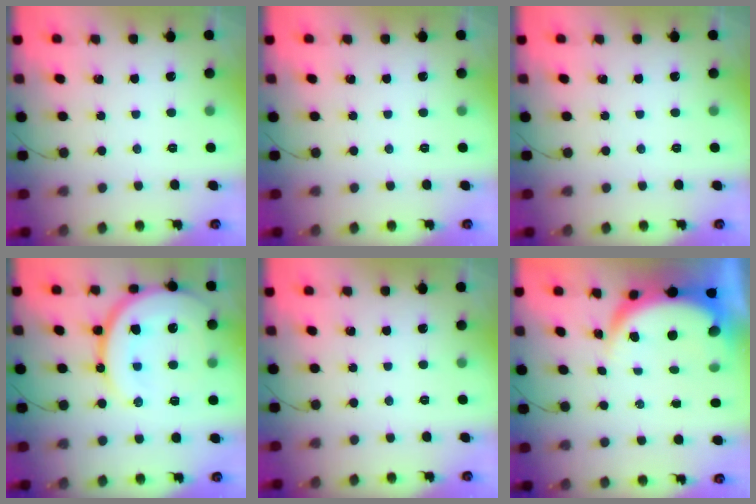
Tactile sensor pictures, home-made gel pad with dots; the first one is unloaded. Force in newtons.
{"total": 0.0}
{"total": 0.0}
{"total": 18.8, "press": 18.6, "slide": 2.2}
{"total": 0.0}
{"total": 7.3, "press": 7.3, "slide": 0.8}